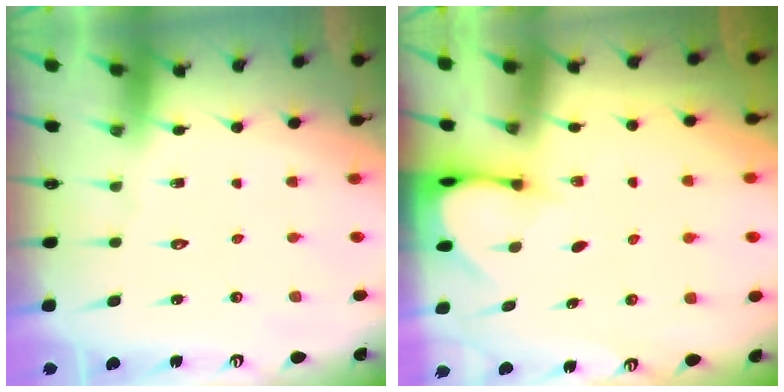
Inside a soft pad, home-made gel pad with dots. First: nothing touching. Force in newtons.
{"total": 3.2, "press": 3.2, "slide": 0.2}